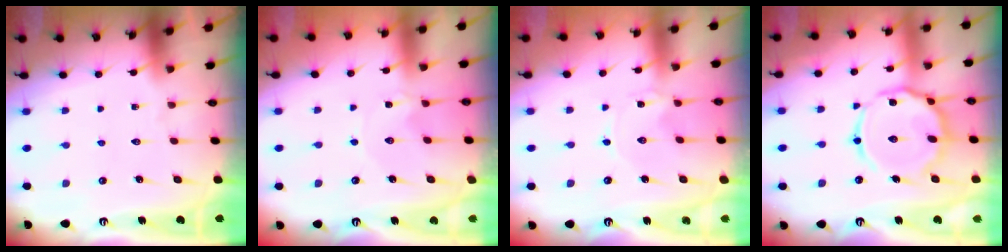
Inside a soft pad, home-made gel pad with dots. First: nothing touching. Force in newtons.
{"total": 0.0}
{"total": 0.0}
{"total": 14.5, "press": 14.4, "slide": 1.2}